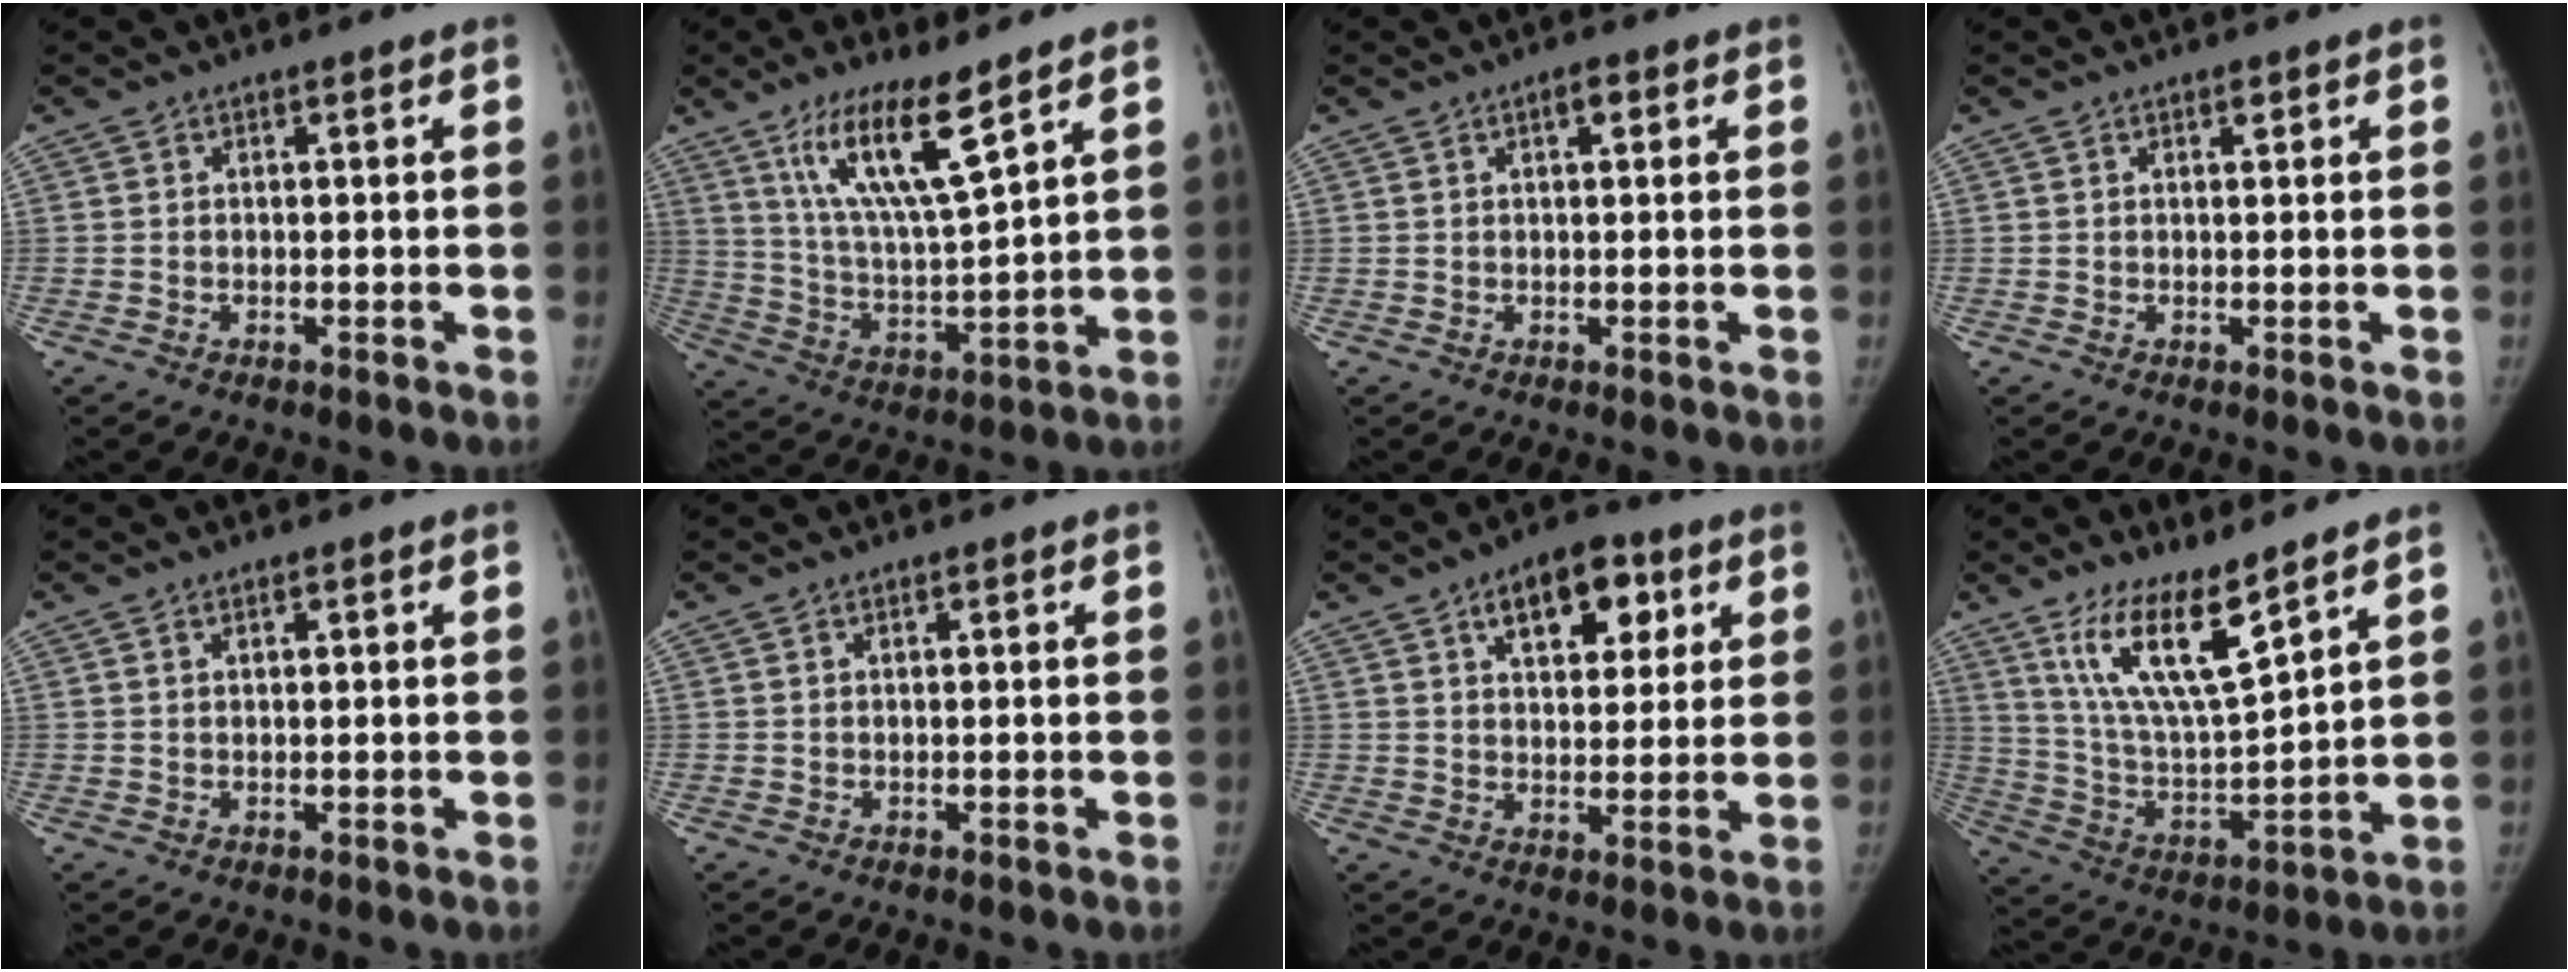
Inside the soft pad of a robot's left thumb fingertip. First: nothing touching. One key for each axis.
{"total": 13.9, "fx": 8.6, "fy": 2.2, "fz": 10.8, "tx": -0.192, "ty": -0.052, "tz": 0.172}
{"total": 2.0, "fx": 0.9, "fy": 0.8, "fz": 1.6, "tx": -0.022, "ty": 0.001, "tz": 0.011}
{"total": 1.0, "fx": 0.6, "fy": 0.4, "fz": 0.7, "tx": -0.005, "ty": -0.002, "tz": 0.008}
{"total": 0.9, "fx": 0.6, "fy": 0.4, "fz": 0.6, "tx": -0.007, "ty": 0.000, "tz": 0.010}
{"total": 0.0}
{"total": 11.7, "fx": 5.5, "fy": 6.6, "fz": 8.0, "tx": -0.076, "ty": -0.012, "tz": 0.079}
{"total": 14.3, "fx": 9.5, "fy": 3.1, "fz": 10.3, "tx": -0.176, "ty": -0.063, "tz": 0.195}